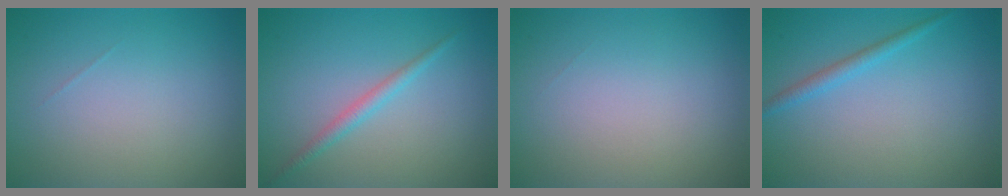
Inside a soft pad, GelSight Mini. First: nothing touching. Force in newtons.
{"total": 1.6, "press": 1.6, "slide": 0.1}
{"total": 0.0}
{"total": 1.4, "press": 1.4, "slide": 0.1}